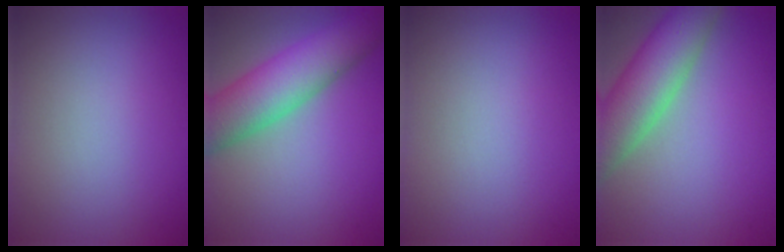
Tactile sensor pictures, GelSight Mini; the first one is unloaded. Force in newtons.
{"total": 8.2, "press": 8.2, "slide": 0.2}
{"total": 0.0}
{"total": 7.6, "press": 7.6, "slide": 0.5}